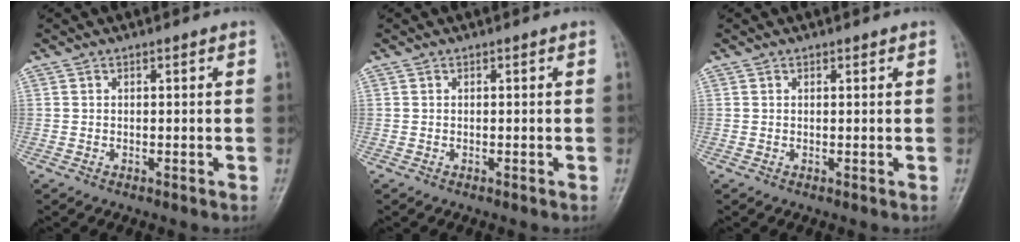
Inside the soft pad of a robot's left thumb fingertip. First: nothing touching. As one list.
[{"total": 0.0}, {"total": 0.5, "force": [0.4, 0.2, 0.2], "torque": [-0.005, -0.003, 0.005]}]